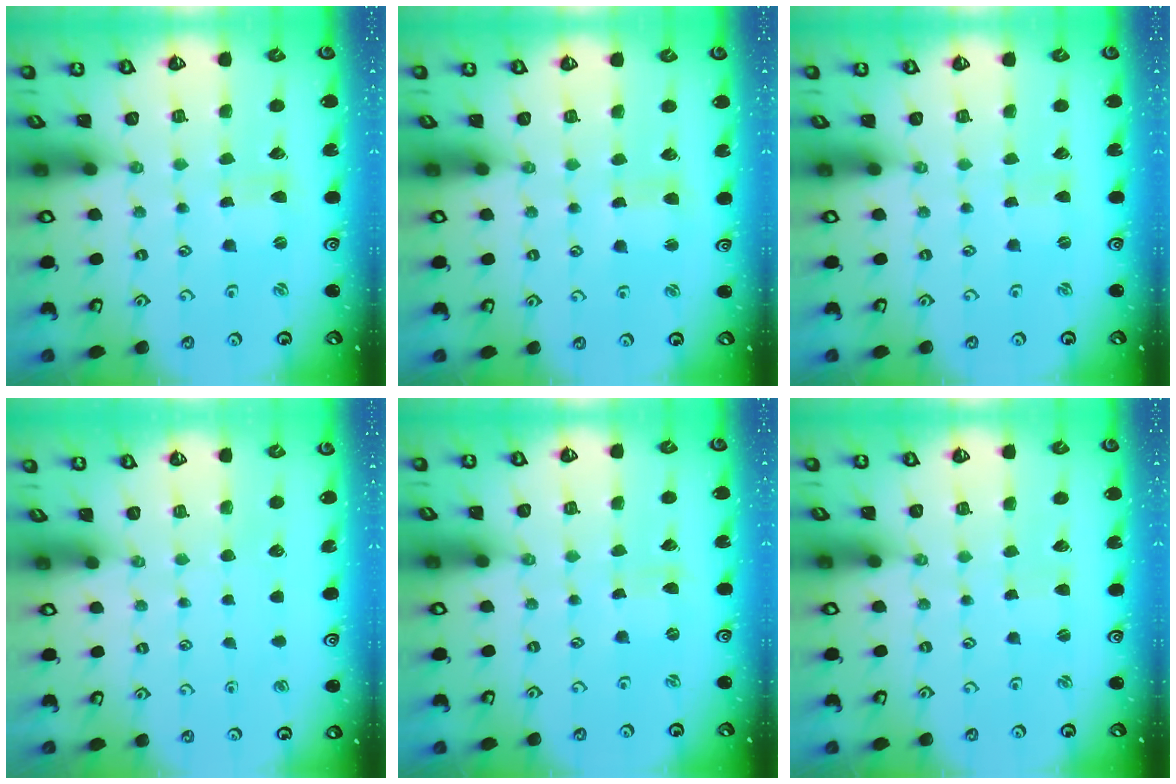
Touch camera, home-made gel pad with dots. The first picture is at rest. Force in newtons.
{"total": 2.2, "press": 2.2, "slide": 0.3}
{"total": 0.0}
{"total": 0.0}
{"total": 0.0}
{"total": 0.0}